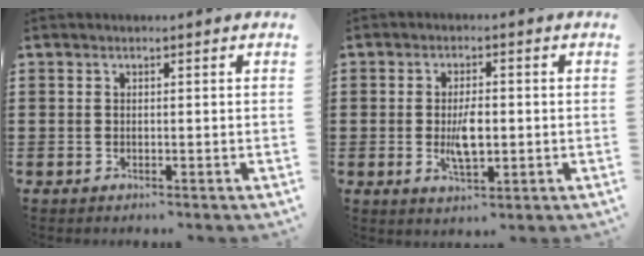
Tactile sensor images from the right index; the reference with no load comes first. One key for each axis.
{"total": 5.2, "fx": -0.6, "fy": 2.2, "fz": 4.7, "tx": -0.082, "ty": -0.003, "tz": -0.013}